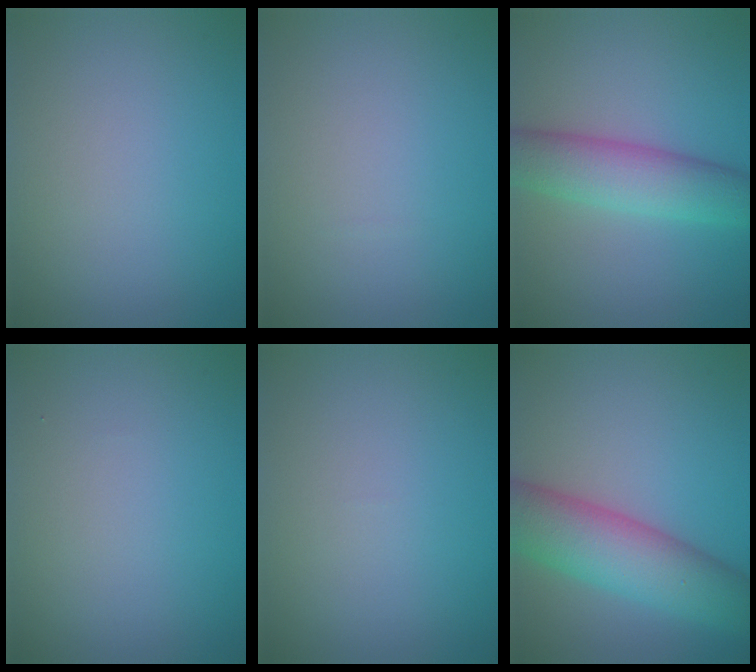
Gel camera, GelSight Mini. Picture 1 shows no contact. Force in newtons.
{"total": 0.0}
{"total": 5.6, "press": 5.6, "slide": 0.1}
{"total": 0.0}
{"total": 0.0}
{"total": 8.2, "press": 8.2, "slide": 0.3}